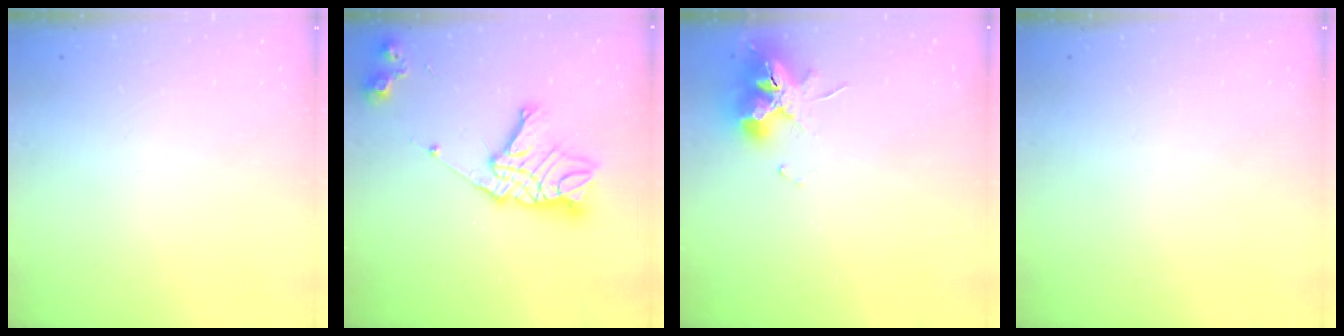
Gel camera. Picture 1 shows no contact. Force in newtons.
{"total": 15.8, "press": 15.7, "slide": 1.5}
{"total": 12.5, "press": 12.5, "slide": 1.2}
{"total": 0.0}